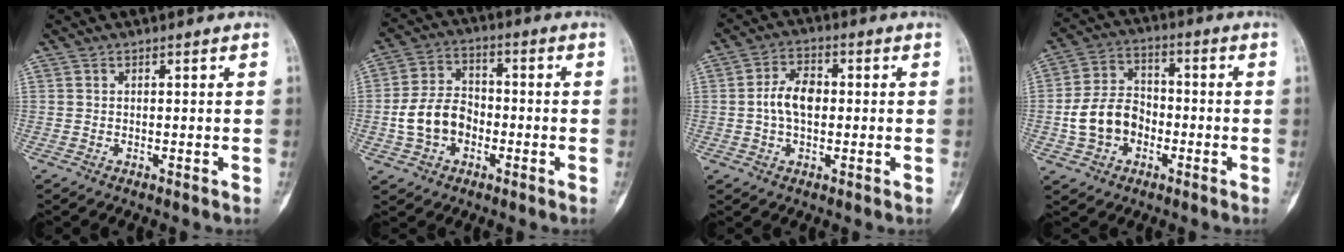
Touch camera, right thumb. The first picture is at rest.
{"total": 9.9, "force": [-2.4, 7.4, 6.1], "torque": [-0.101, 0.033, -0.050]}
{"total": 6.9, "force": [-0.1, 4.3, 5.4], "torque": [-0.094, 0.016, -0.008]}
{"total": 10.6, "force": [-2.6, 8.2, 6.2], "torque": [-0.100, 0.035, -0.053]}